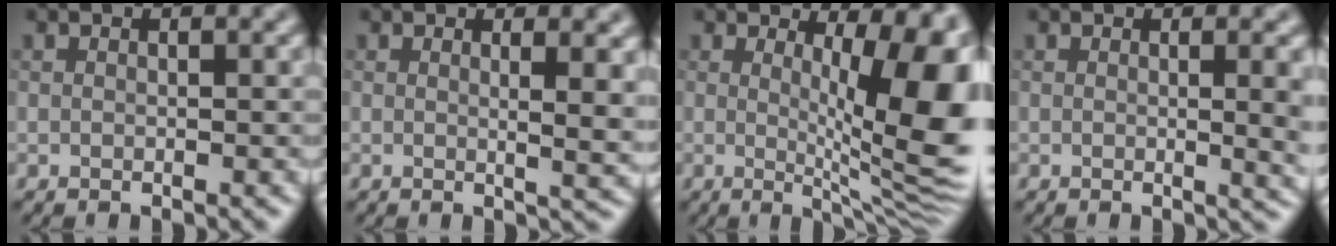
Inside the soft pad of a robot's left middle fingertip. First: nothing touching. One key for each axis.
{"total": 4.4, "fx": 1.4, "fy": 1.6, "fz": 3.8, "tx": -0.034, "ty": 0.000, "tz": 0.018}
{"total": 11.4, "fx": 1.4, "fy": 3.6, "fz": 10.8, "tx": -0.110, "ty": -0.012, "tz": 0.023}
{"total": 3.8, "fx": 0.2, "fy": 1.3, "fz": 3.6, "tx": -0.034, "ty": -0.001, "tz": 0.002}